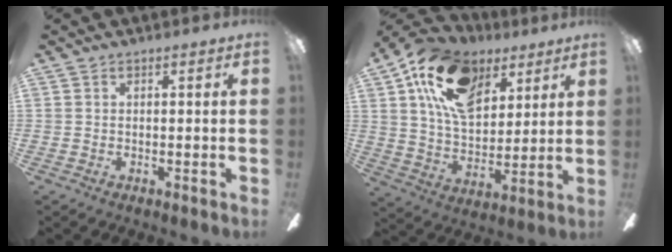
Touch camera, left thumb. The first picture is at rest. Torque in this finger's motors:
{"motor_torque": [0.37, 0.67, 1.40, -1.37, 0.50]}